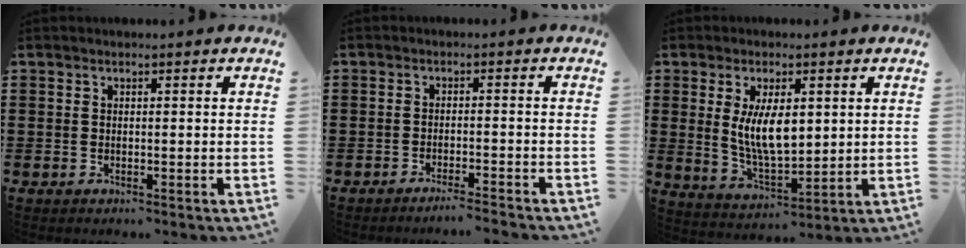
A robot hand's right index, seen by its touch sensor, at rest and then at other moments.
{"total": 2.4, "force": [-2.3, -0.4, 0.7], "torque": [-0.013, 0.000, -0.046]}
{"total": 8.5, "force": [1.6, 3.7, 7.5], "torque": [-0.145, 0.002, 0.025]}